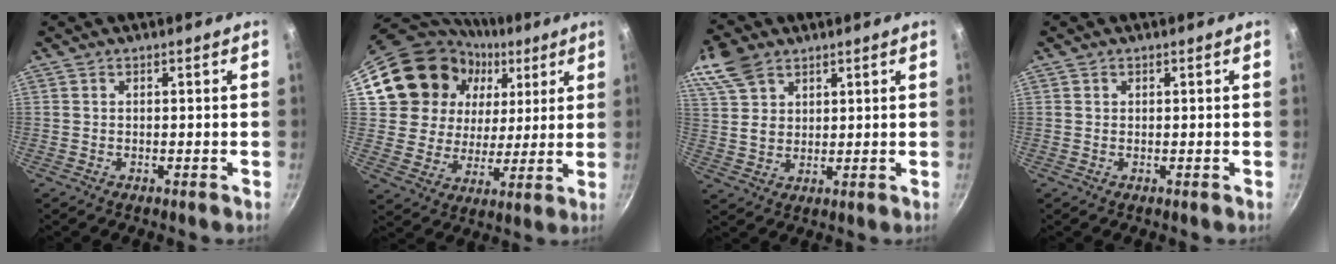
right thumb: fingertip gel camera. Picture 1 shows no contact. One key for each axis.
{"total": 20.8, "fx": 10.1, "fy": 15.7, "fz": 9.1, "tx": -0.151, "ty": -0.013, "tz": 0.184}
{"total": 10.0, "fx": 5.9, "fy": 6.5, "fz": 4.8, "tx": -0.079, "ty": -0.010, "tz": 0.117}
{"total": 0.6, "fx": 0.3, "fy": 0.5, "fz": 0.2, "tx": -0.002, "ty": 0.003, "tz": 0.004}